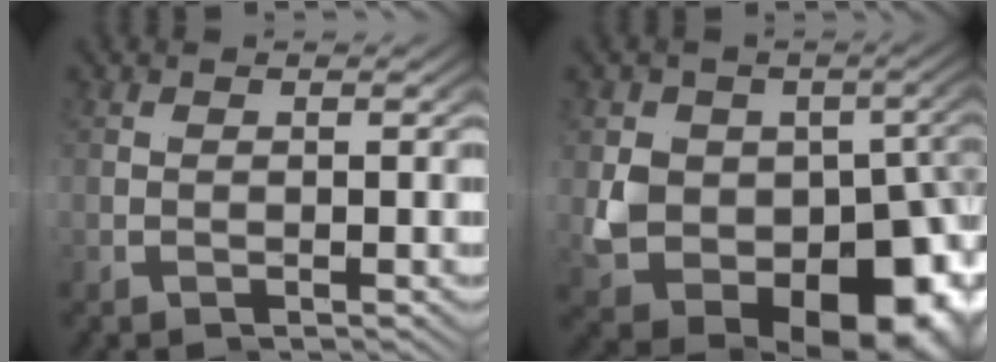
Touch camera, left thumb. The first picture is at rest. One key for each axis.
{"total": 17.6, "fx": -1.3, "fy": 13.2, "fz": 11.6, "tx": -0.197, "ty": -0.030, "tz": -0.020}